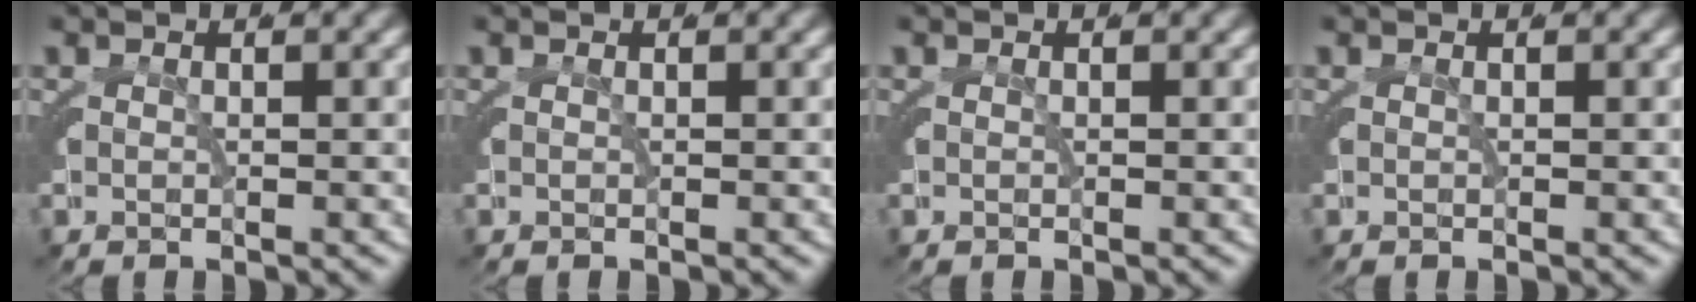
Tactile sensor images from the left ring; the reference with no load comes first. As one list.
[{"total": 0.0}, {"total": 0.0}, {"total": 0.0}]